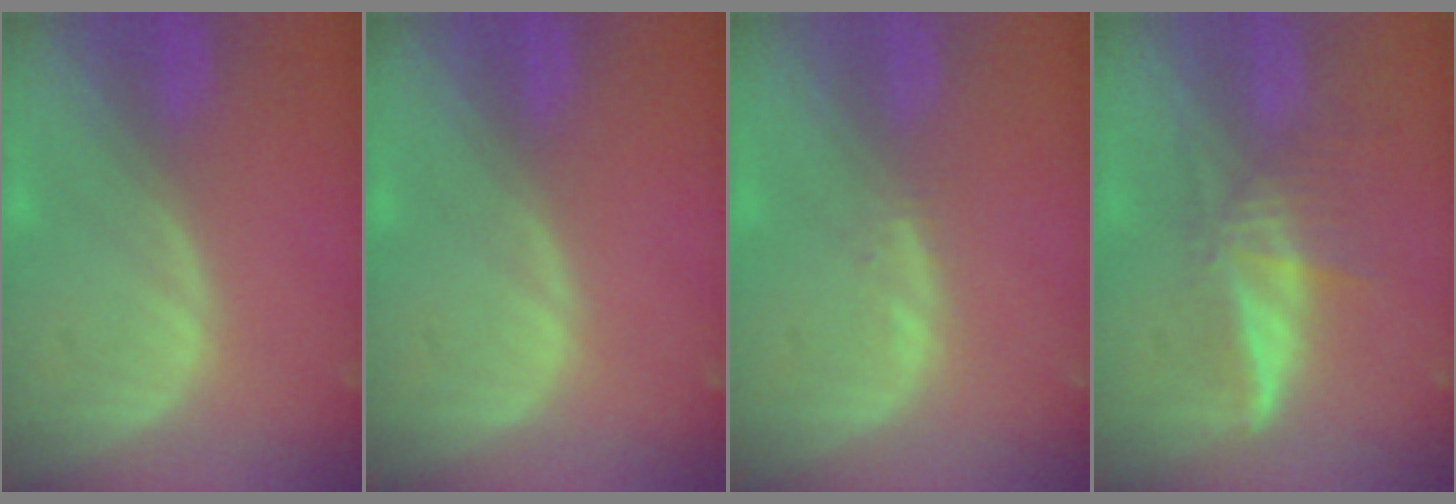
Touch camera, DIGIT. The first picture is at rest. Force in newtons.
{"total": 0.0}
{"total": 0.7, "press": 0.7, "slide": 0.1}
{"total": 5.8, "press": 5.2, "slide": 2.6}